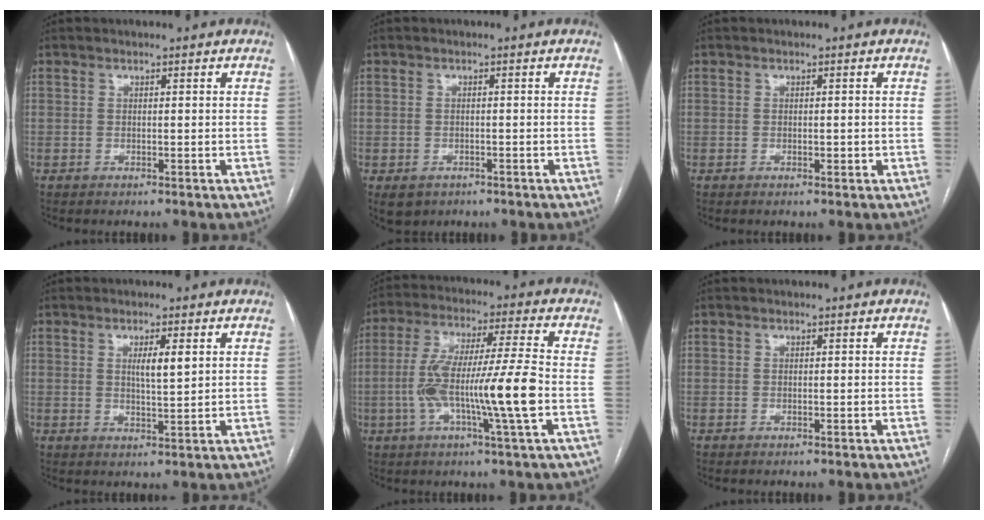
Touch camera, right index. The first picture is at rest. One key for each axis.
{"total": 4.7, "fx": -2.7, "fy": 3.7, "fz": 1.1, "tx": -0.015, "ty": 0.004, "tz": -0.033}
{"total": 0.8, "fx": -0.3, "fy": 0.4, "fz": 0.6, "tx": -0.009, "ty": 0.001, "tz": -0.003}
{"total": 3.5, "fx": 1.2, "fy": 0.5, "fz": 3.2, "tx": -0.055, "ty": -0.003, "tz": 0.019}
{"total": 14.1, "fx": -2.9, "fy": -0.4, "fz": 13.8, "tx": -0.262, "ty": 0.004, "tz": -0.057}
{"total": 0.0}